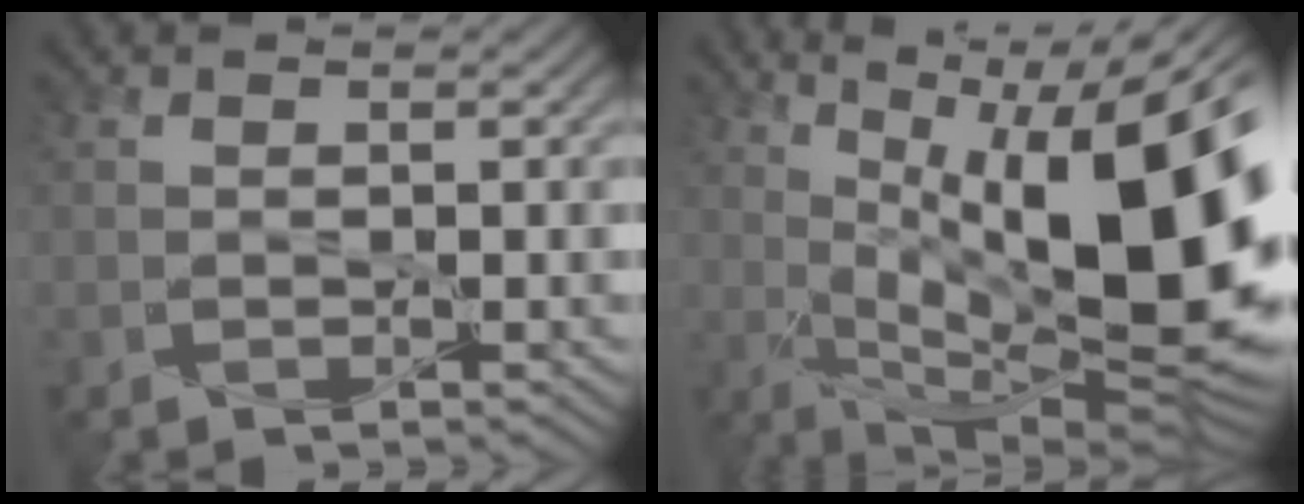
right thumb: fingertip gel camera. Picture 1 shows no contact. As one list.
[{"total": 19.4, "force": [2.6, 7.0, 18.0], "torque": [-0.263, 0.019, 0.047]}]